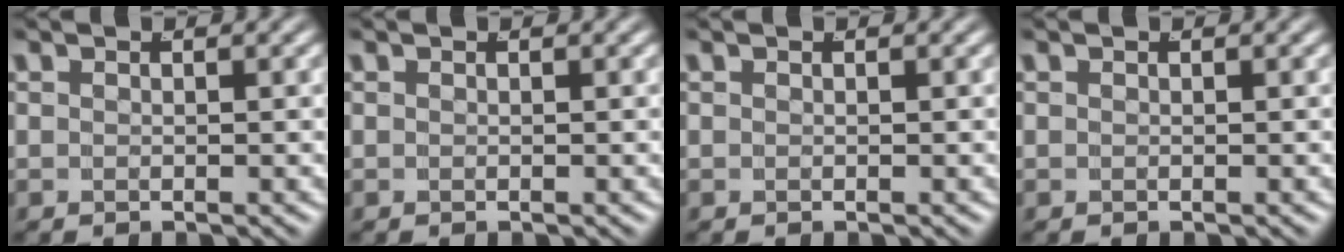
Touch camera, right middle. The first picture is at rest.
{"total": 0.0}
{"total": 0.0}
{"total": 0.0}